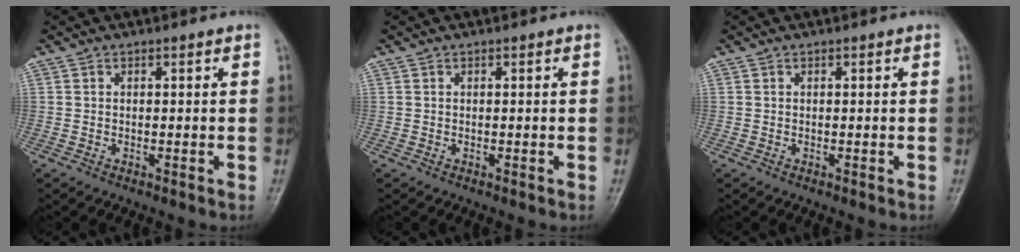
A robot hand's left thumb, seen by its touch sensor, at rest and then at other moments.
{"total": 0.0}
{"total": 0.0}